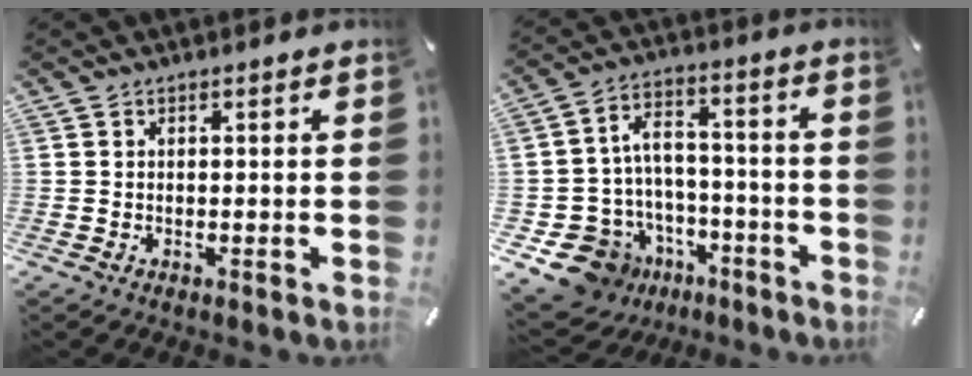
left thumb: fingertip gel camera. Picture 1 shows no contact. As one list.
[{"total": 11.3, "force": [-5.9, 9.3, 2.6], "torque": [-0.066, 0.033, -0.097]}]